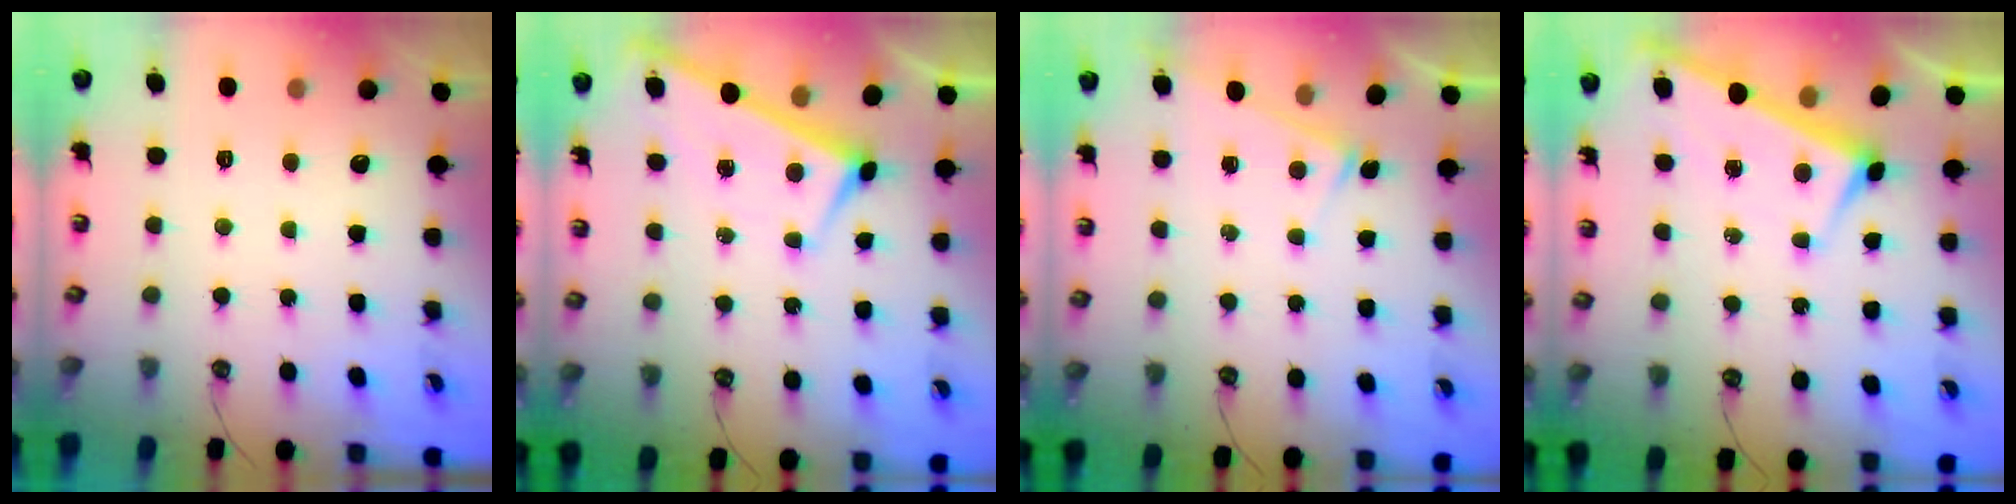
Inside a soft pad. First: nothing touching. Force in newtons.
{"total": 1.9, "press": 1.9, "slide": 0.2}
{"total": 2.6, "press": 2.6, "slide": 0.2}
{"total": 3.3, "press": 3.3, "slide": 0.0}